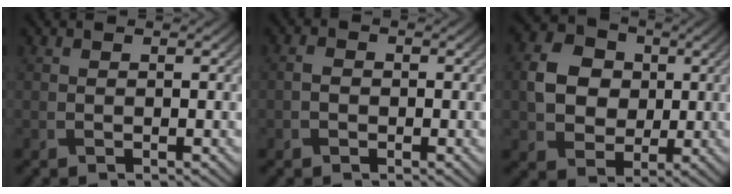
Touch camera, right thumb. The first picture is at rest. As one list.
[{"total": 1.4, "force": [-0.4, 1.1, 0.7], "torque": [-0.014, 0.000, -0.013]}, {"total": 7.5, "force": [0.8, 6.4, 4.0], "torque": [-0.087, 0.010, 0.004]}]